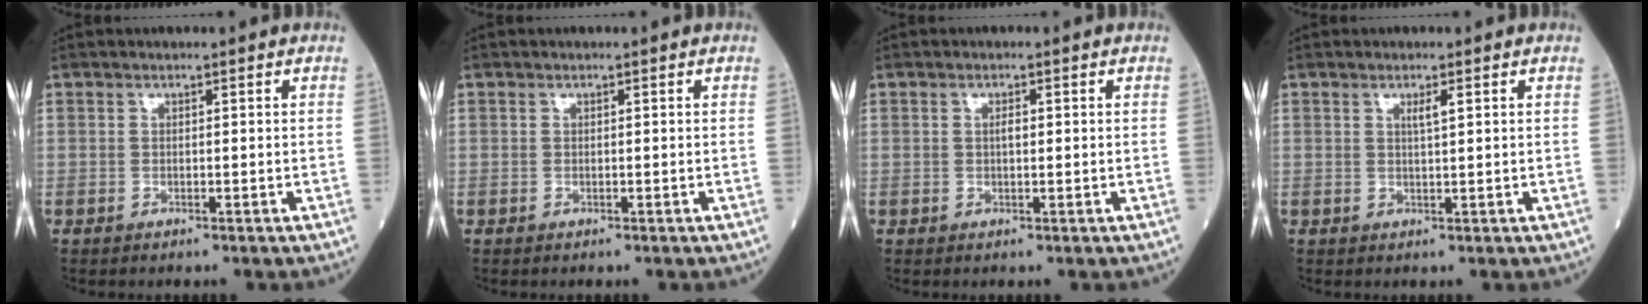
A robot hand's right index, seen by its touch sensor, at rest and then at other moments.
{"total": 0.0}
{"total": 1.1, "force": [0.1, 0.3, 1.0], "torque": [-0.018, 0.001, 0.000]}
{"total": 1.4, "force": [0.6, -0.1, 1.3], "torque": [-0.024, -0.003, 0.010]}